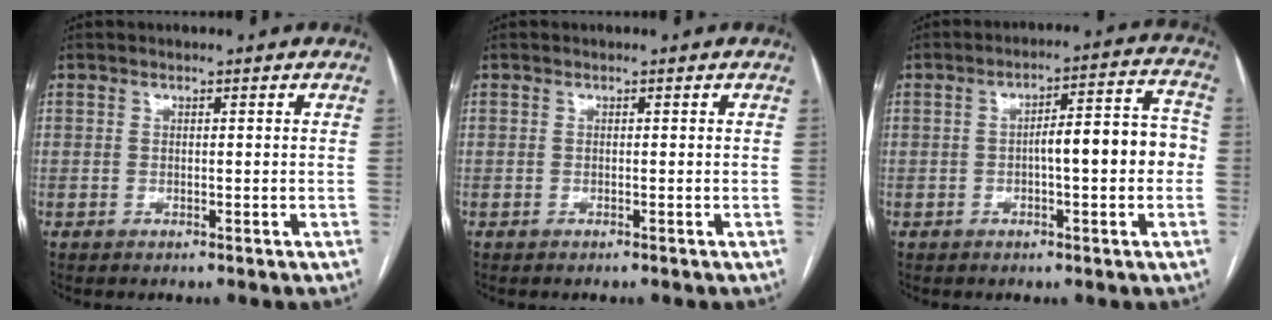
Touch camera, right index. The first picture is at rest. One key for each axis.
{"total": 0.0}
{"total": 9.1, "fx": -0.9, "fy": 2.1, "fz": 8.8, "tx": -0.119, "ty": 0.038, "tz": -0.011}